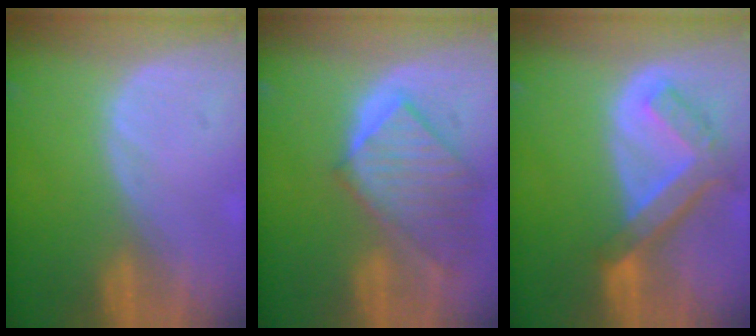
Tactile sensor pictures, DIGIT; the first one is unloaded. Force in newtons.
{"total": 9.5, "press": 8.3, "slide": 4.7}
{"total": 7.7, "press": 6.6, "slide": 3.9}